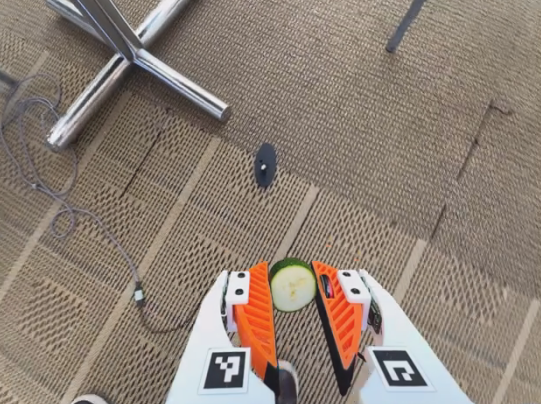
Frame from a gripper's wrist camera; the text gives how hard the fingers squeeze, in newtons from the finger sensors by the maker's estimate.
{"total": 7.4, "left": 7.2, "right": 7.7}